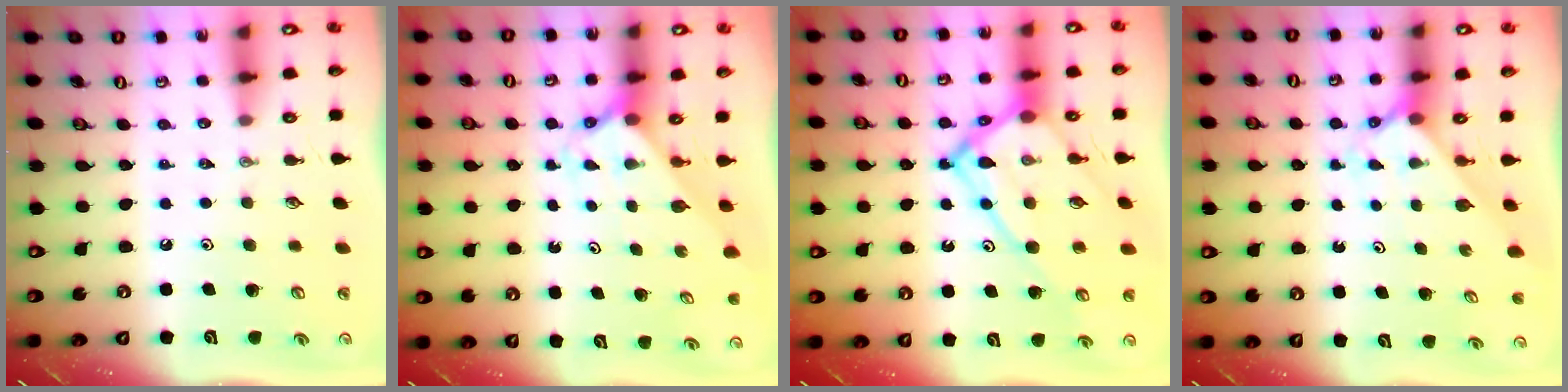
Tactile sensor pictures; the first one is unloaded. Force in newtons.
{"total": 2.0, "press": 2.0, "slide": 0.1}
{"total": 20.0, "press": 19.8, "slide": 2.3}
{"total": 2.3, "press": 2.3, "slide": 0.2}